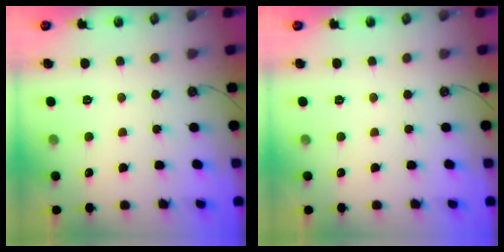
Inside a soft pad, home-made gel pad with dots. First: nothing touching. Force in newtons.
{"total": 0.0}